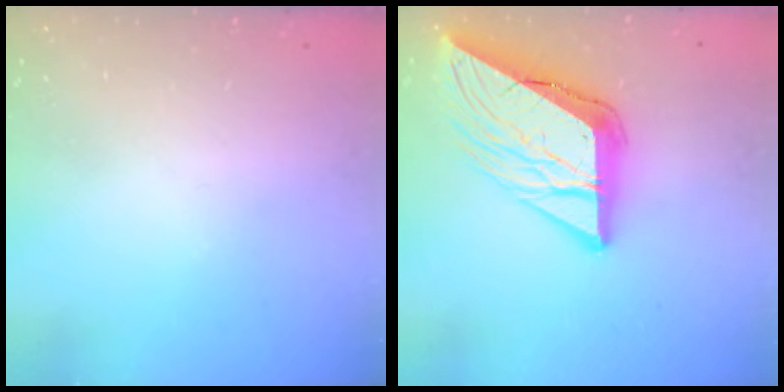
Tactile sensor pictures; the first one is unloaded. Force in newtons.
{"total": 17.8, "press": 17.7, "slide": 2.2}